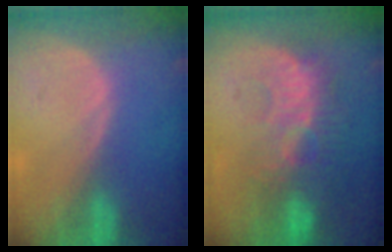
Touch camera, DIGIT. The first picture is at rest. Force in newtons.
{"total": 9.6, "press": 9.0, "slide": 3.4}